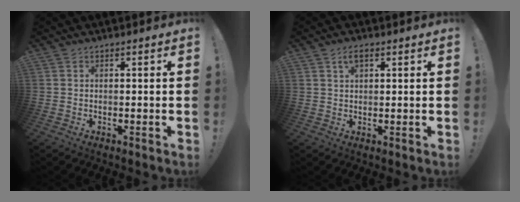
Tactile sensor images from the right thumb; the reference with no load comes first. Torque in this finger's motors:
{"motor_torque": [-0.14, 0.23, 0.01, 0.01, 0.00]}